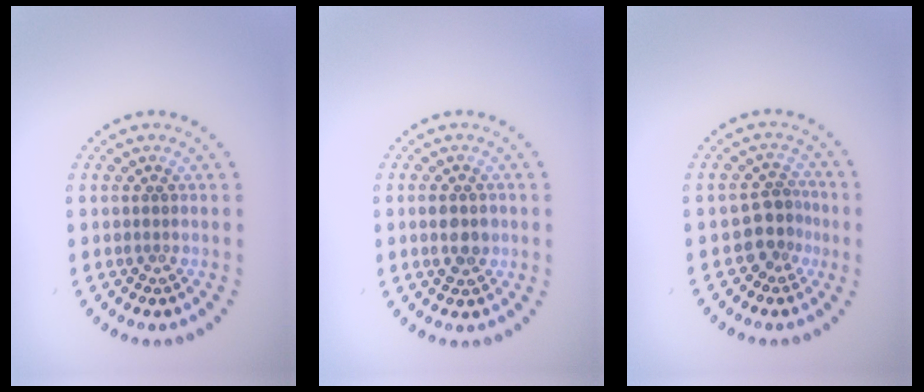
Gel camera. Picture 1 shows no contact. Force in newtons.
{"total": 2.7, "press": 2.7, "slide": 0.2}
{"total": 2.7, "press": 2.1, "slide": 1.7}